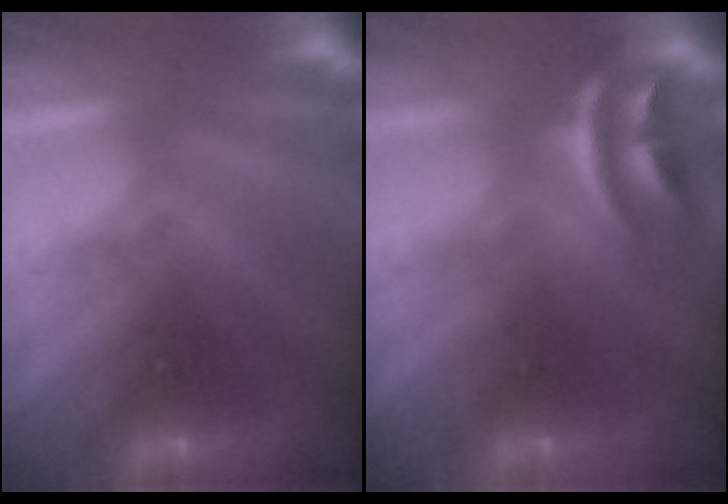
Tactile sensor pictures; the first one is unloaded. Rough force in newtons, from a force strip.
{"total": 2.7}